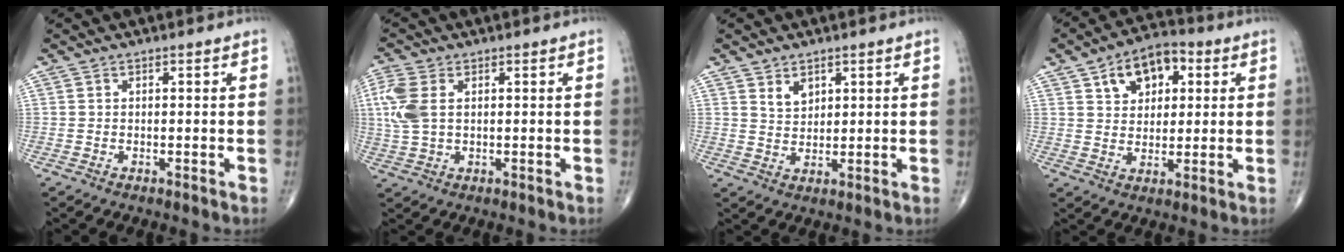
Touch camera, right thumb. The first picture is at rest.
{"total": 7.2, "force": [1.5, 4.3, 5.6], "torque": [-0.154, 0.008, 0.032]}
{"total": 3.4, "force": [2.0, 2.2, 1.6], "torque": [-0.013, -0.018, 0.041]}
{"total": 10.6, "force": [4.1, 6.8, 7.0], "torque": [-0.075, 0.003, 0.059]}